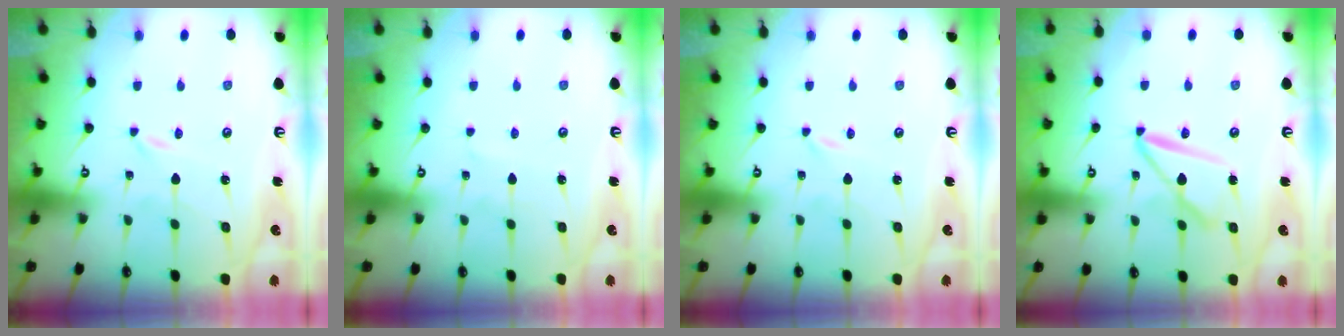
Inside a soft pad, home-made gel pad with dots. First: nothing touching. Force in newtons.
{"total": 2.7, "press": 2.7, "slide": 0.3}
{"total": 0.0}
{"total": 10.8, "press": 10.7, "slide": 1.0}